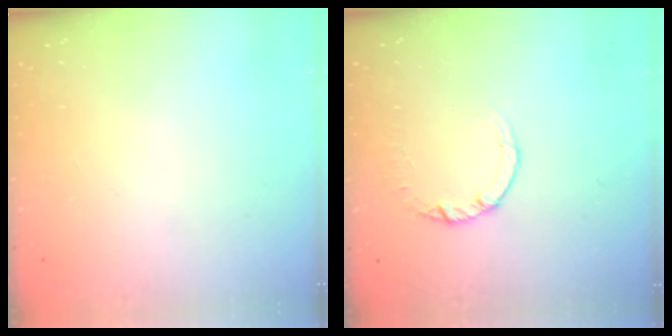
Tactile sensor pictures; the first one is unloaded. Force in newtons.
{"total": 2.5, "press": 2.5, "slide": 0.2}